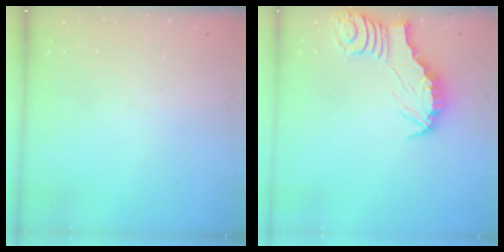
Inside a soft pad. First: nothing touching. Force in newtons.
{"total": 2.4, "press": 2.4, "slide": 0.2}